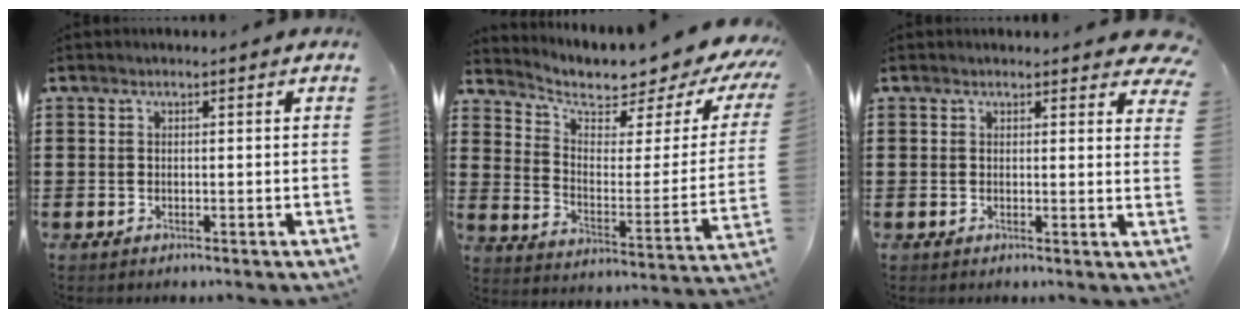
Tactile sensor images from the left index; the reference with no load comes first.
{"total": 4.9, "force": [4.1, 1.6, 2.3], "torque": [-0.055, -0.043, 0.062]}
{"total": 2.2, "force": [2.0, 0.5, 0.7], "torque": [-0.004, -0.006, 0.035]}